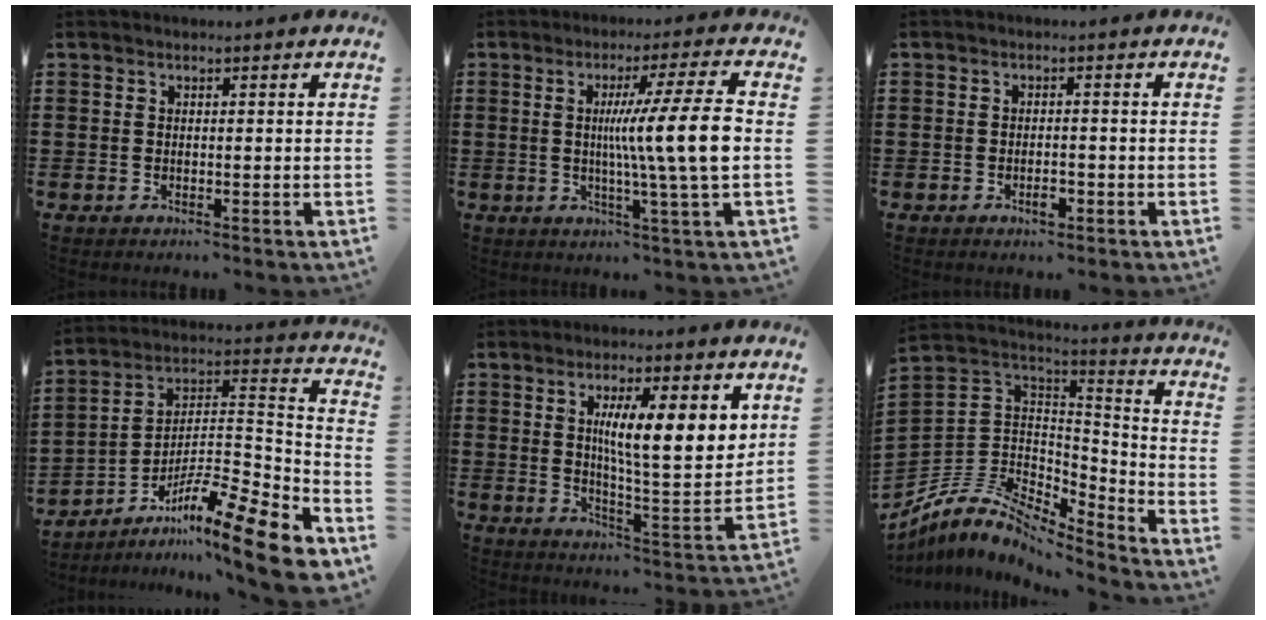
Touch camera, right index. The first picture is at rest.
{"total": 11.9, "force": [0.1, -0.4, 11.9], "torque": [-0.195, -0.011, -0.008]}
{"total": 2.1, "force": [-1.1, 0.8, 1.7], "torque": [-0.031, 0.001, -0.019]}
{"total": 13.1, "force": [-9.3, 1.6, 9.0], "torque": [-0.141, 0.014, -0.177]}
{"total": 10.0, "force": [3.6, 2.3, 9.0], "torque": [-0.148, -0.017, 0.051]}
{"total": 8.3, "force": [-6.0, 4.1, 4.0], "torque": [-0.109, -0.002, -0.122]}